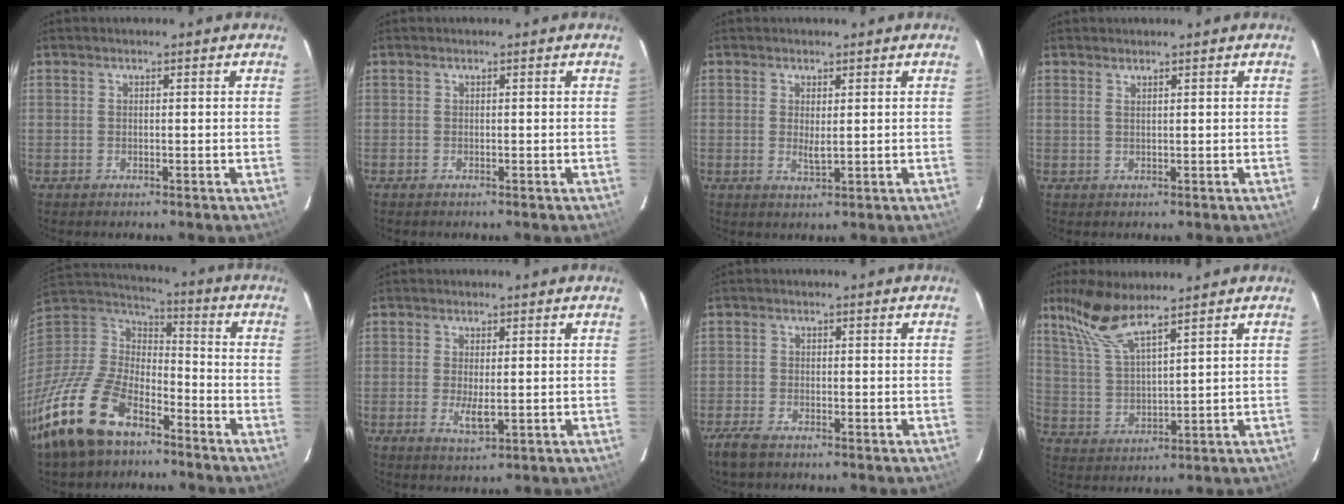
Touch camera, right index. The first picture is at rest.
{"total": 0.0}
{"total": 2.4, "force": [0.3, 0.8, 2.2], "torque": [-0.040, -0.005, 0.006]}
{"total": 0.8, "force": [0.8, -0.1, 0.3], "torque": [-0.008, -0.004, 0.011]}
{"total": 23.3, "force": [-15.2, 11.8, 13.1], "torque": [-0.303, -0.022, -0.275]}
{"total": 3.8, "force": [-0.4, 1.3, 3.5], "torque": [-0.068, -0.010, -0.004]}
{"total": 4.4, "force": [-3.4, 1.5, 2.3], "torque": [-0.066, -0.011, -0.071]}
{"total": 9.5, "force": [7.2, 1.6, 5.9], "torque": [-0.128, 0.011, 0.156]}